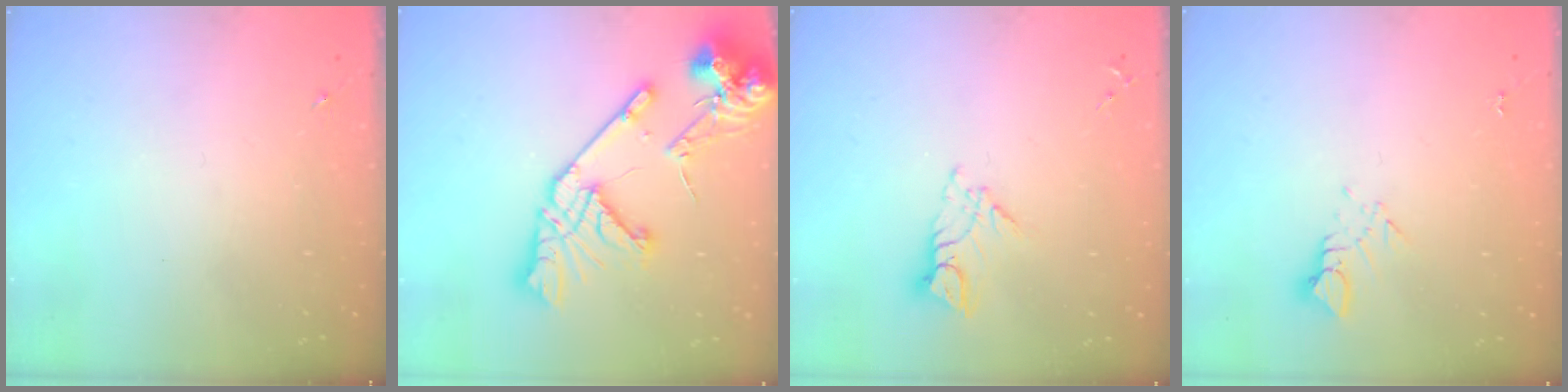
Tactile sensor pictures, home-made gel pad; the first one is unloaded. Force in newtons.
{"total": 20.9, "press": 20.7, "slide": 2.5}
{"total": 8.4, "press": 8.4, "slide": 0.9}
{"total": 3.2, "press": 3.2, "slide": 0.2}